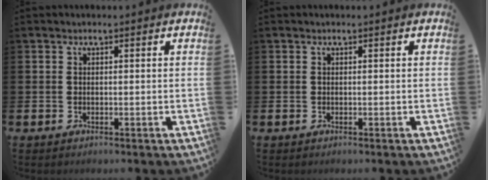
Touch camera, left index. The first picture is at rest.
{"total": 0.0}